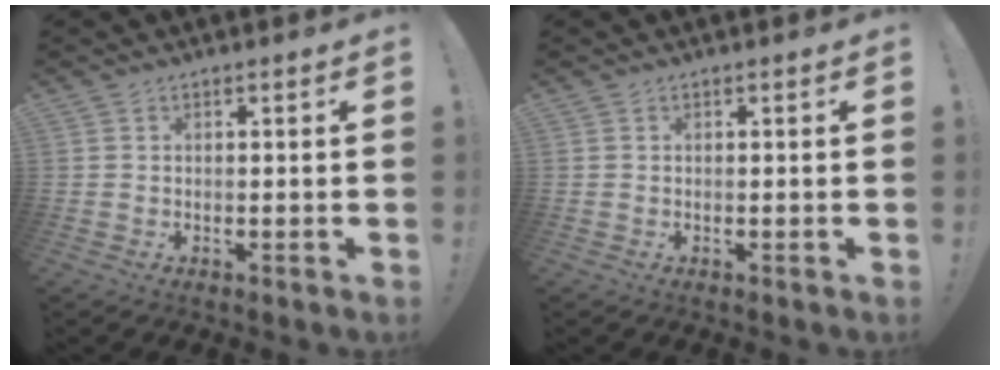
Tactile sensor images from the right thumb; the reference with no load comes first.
{"total": 0.0}